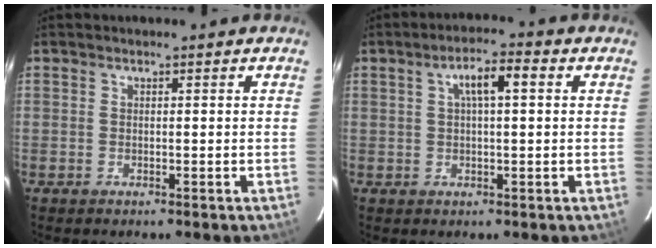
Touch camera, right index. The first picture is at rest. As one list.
[{"total": 5.3, "force": [1.5, 1.3, 5.0], "torque": [-0.088, 0.013, 0.028]}]